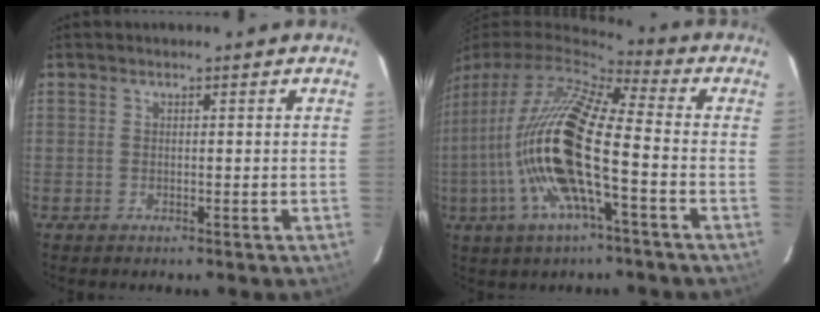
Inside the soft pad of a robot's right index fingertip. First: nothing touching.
{"total": 19.8, "force": [-4.2, 4.4, 18.8], "torque": [-0.355, -0.020, -0.088]}